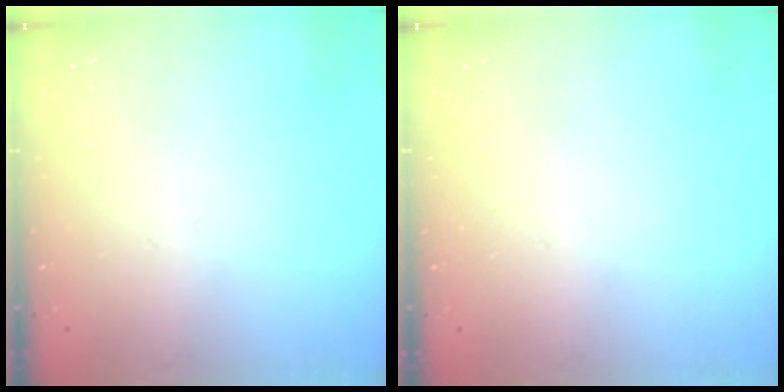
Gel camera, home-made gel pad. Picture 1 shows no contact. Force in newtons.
{"total": 0.0}